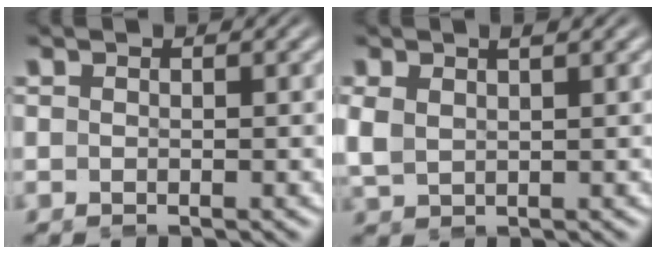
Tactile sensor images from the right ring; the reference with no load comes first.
{"total": 1.5, "force": [0.8, 0.7, 1.0], "torque": [-0.028, -0.001, 0.025]}